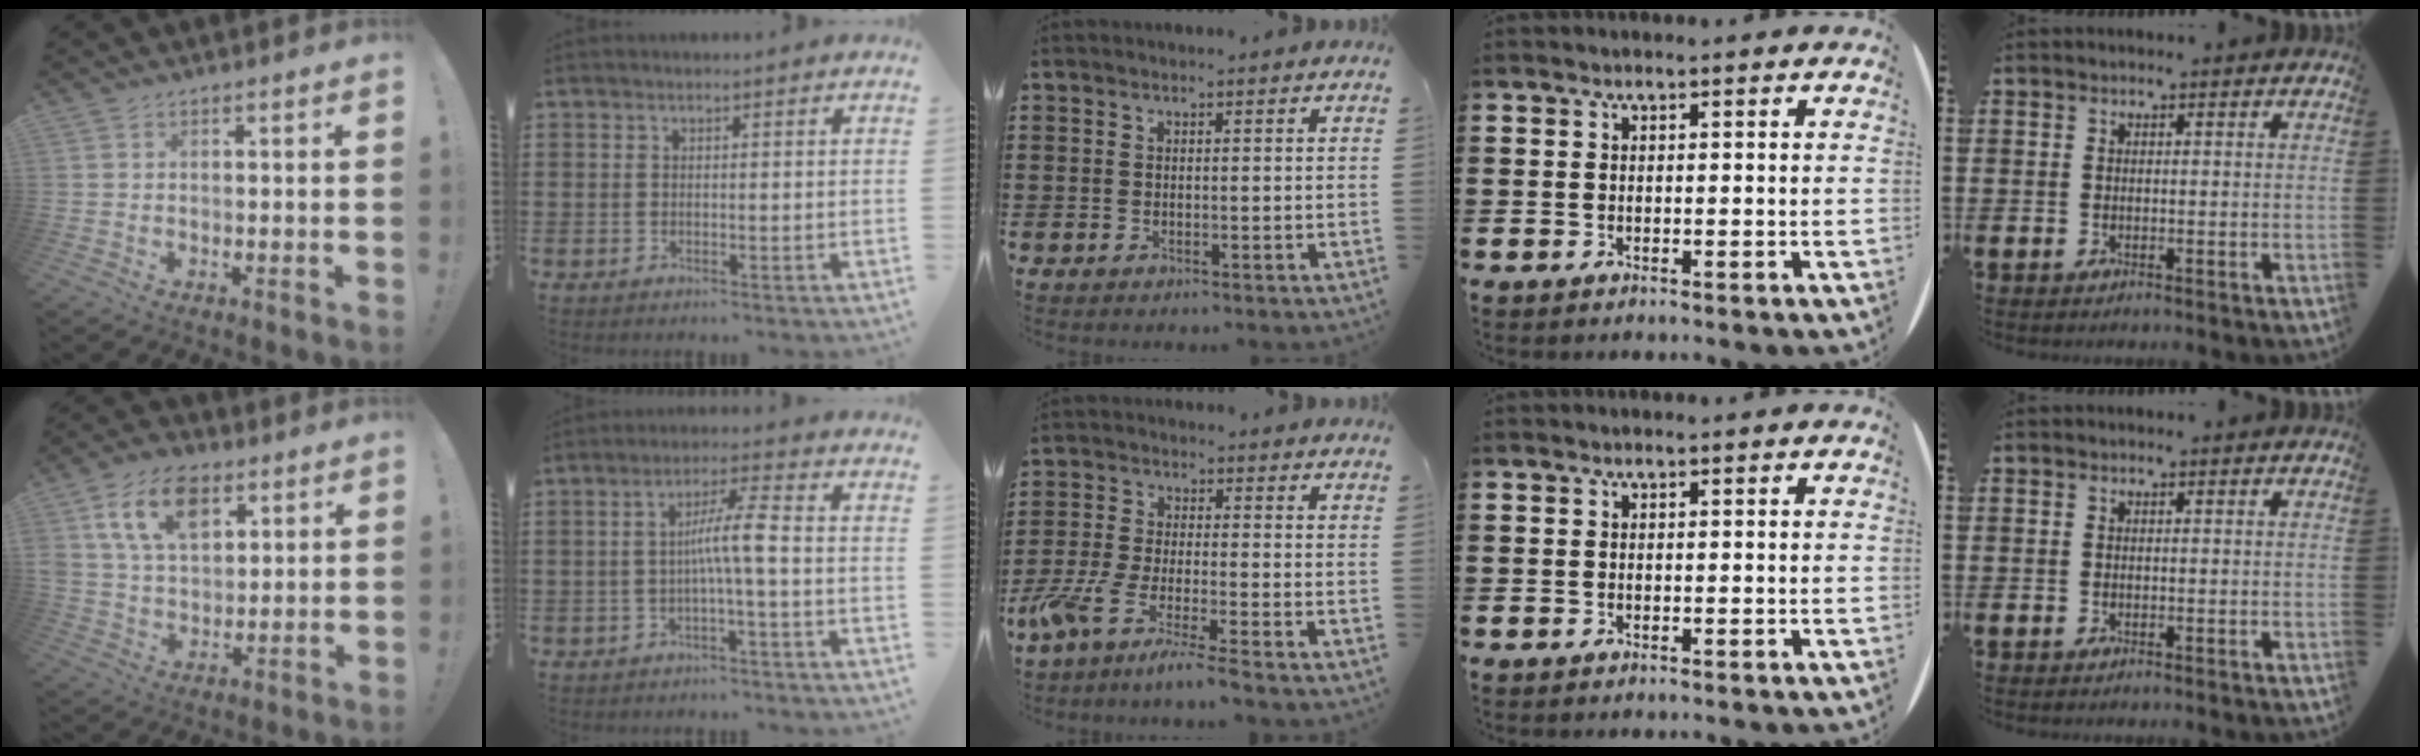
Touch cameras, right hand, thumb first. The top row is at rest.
{"thumb": {"total": 15.6, "force": [7.3, 9.7, 9.8], "torque": [-0.170, -0.015, 0.135]}, "index": {"total": 5.8, "force": [-0.8, 0.2, 5.7], "torque": [-0.106, 0.002, -0.022]}, "middle": {"total": 6.0, "force": [-5.0, -0.4, 3.2], "torque": [-0.086, -0.024, -0.103]}}